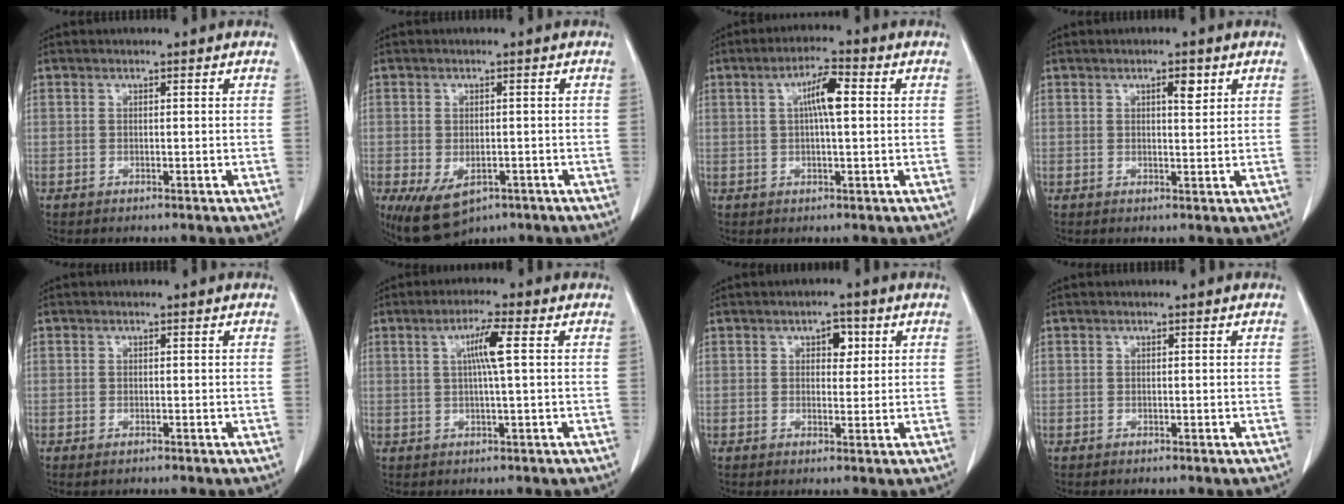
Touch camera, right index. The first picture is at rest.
{"total": 7.8, "force": [-4.2, 4.4, 4.9], "torque": [-0.085, -0.006, -0.055]}
{"total": 5.5, "force": [1.1, 0.8, 5.3], "torque": [-0.097, 0.012, 0.016]}
{"total": 2.4, "force": [1.2, 0.7, 2.0], "torque": [-0.032, -0.004, 0.017]}
{"total": 0.6, "force": [-0.4, 0.2, 0.4], "torque": [-0.009, -0.002, -0.004]}
{"total": 4.7, "force": [1.0, -0.4, 4.6], "torque": [-0.085, 0.004, 0.018]}
{"total": 3.0, "force": [1.2, 1.8, 2.2], "torque": [-0.028, 0.007, 0.016]}
{"total": 0.0}